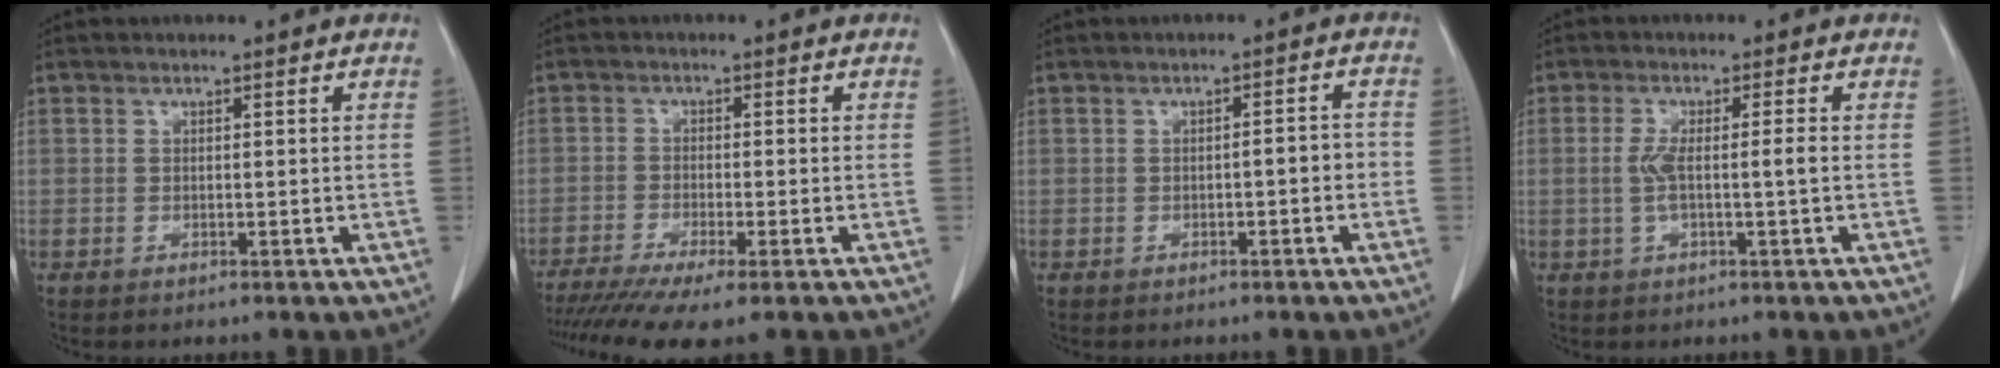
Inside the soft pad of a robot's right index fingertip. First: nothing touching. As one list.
[{"total": 9.5, "force": [-7.1, 0.3, 6.2], "torque": [-0.098, -0.015, -0.115]}, {"total": 2.3, "force": [-0.8, 0.7, 2.1], "torque": [-0.027, 0.008, -0.010]}, {"total": 4.0, "force": [-0.4, -0.1, 4.0], "torque": [-0.084, 0.003, -0.005]}]